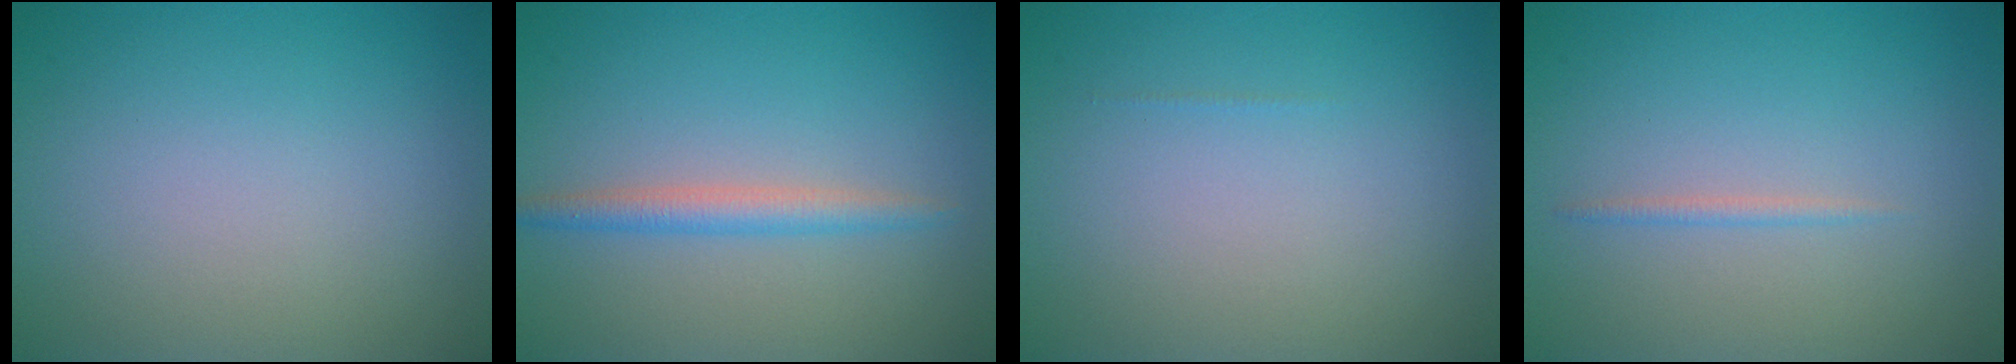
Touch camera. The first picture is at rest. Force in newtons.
{"total": 2.2, "press": 2.2, "slide": 0.0}
{"total": 0.0}
{"total": 0.7, "press": 0.7, "slide": 0.1}